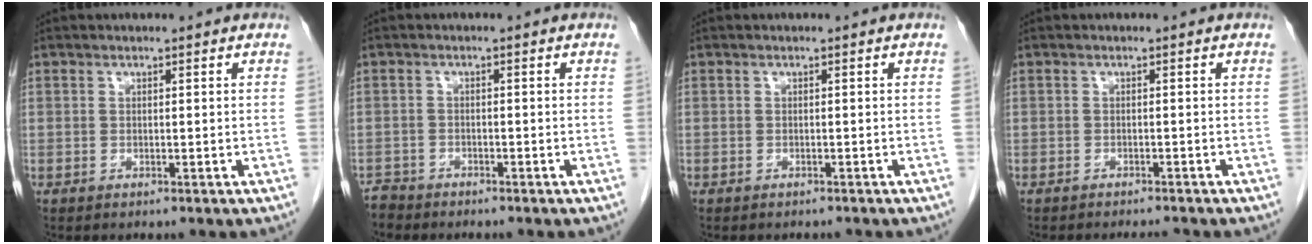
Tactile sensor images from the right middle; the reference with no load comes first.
{"total": 2.1, "force": [-2.0, 0.5, -0.6], "torque": [0.008, -0.004, -0.040]}
{"total": 1.7, "force": [-1.6, 0.5, 0.4], "torque": [-0.015, -0.004, -0.020]}
{"total": 3.4, "force": [-3.2, 0.5, 1.1], "torque": [-0.011, -0.005, -0.041]}